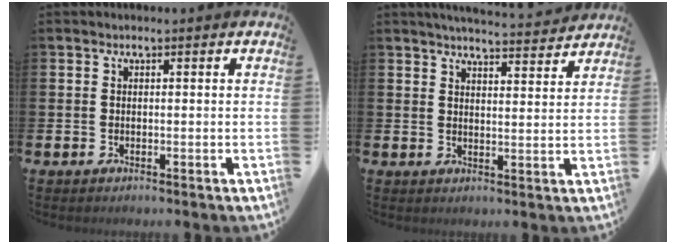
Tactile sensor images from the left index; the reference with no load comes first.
{"total": 4.6, "force": [4.6, -0.1, 0.6], "torque": [-0.010, -0.035, 0.078]}